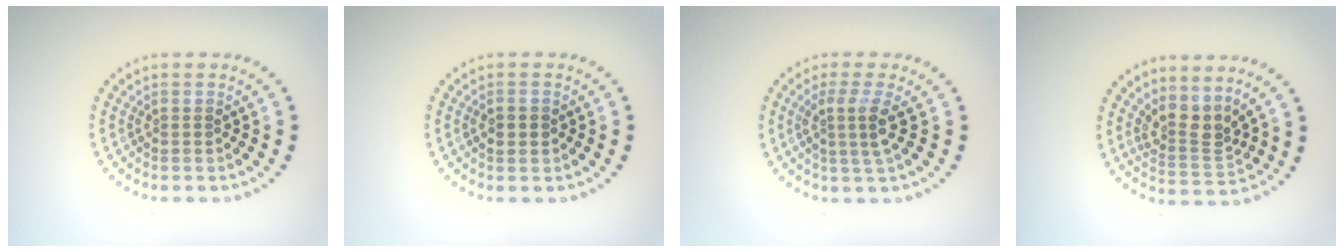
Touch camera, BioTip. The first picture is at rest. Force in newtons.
{"total": 1.9, "press": 1.9, "slide": 0.1}
{"total": 2.7, "press": 2.0, "slide": 1.8}
{"total": 3.0, "press": 2.1, "slide": 2.1}